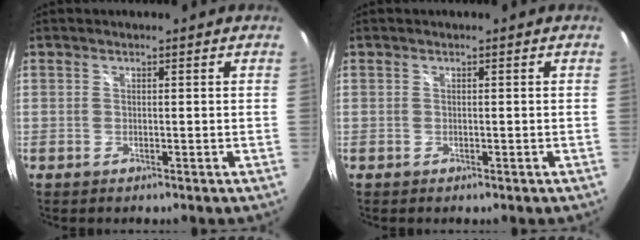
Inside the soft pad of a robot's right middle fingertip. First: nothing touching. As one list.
[{"total": 0.0}]